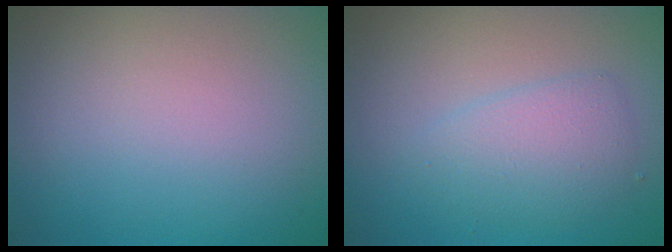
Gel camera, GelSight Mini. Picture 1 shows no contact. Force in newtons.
{"total": 2.7, "press": 2.7, "slide": 0.0}